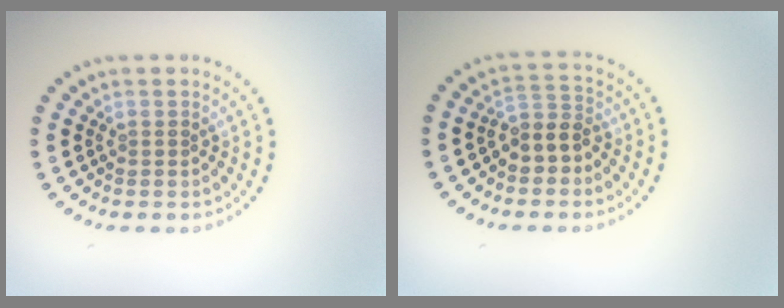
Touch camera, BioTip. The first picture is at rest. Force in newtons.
{"total": 3.0, "press": 2.6, "slide": 1.4}